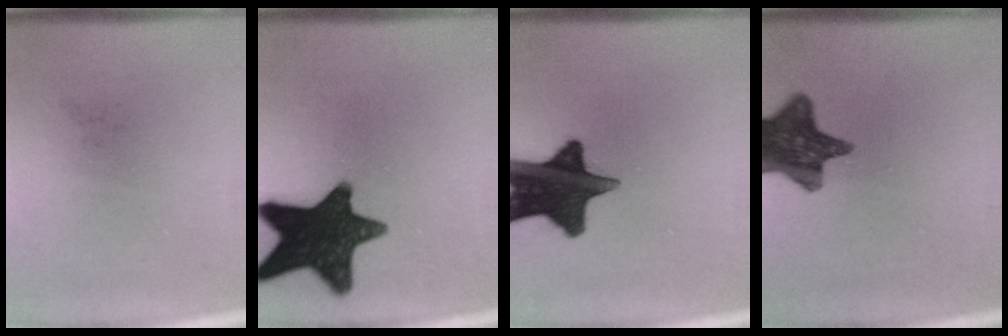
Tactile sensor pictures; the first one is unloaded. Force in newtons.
{"total": 17.0}
{"total": 16.1}
{"total": 12.1}